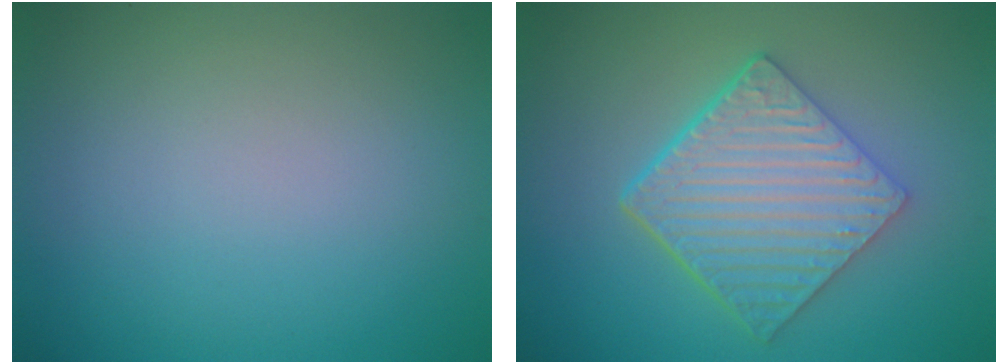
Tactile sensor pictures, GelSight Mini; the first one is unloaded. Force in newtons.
{"total": 6.3, "press": 4.6, "slide": 4.3}